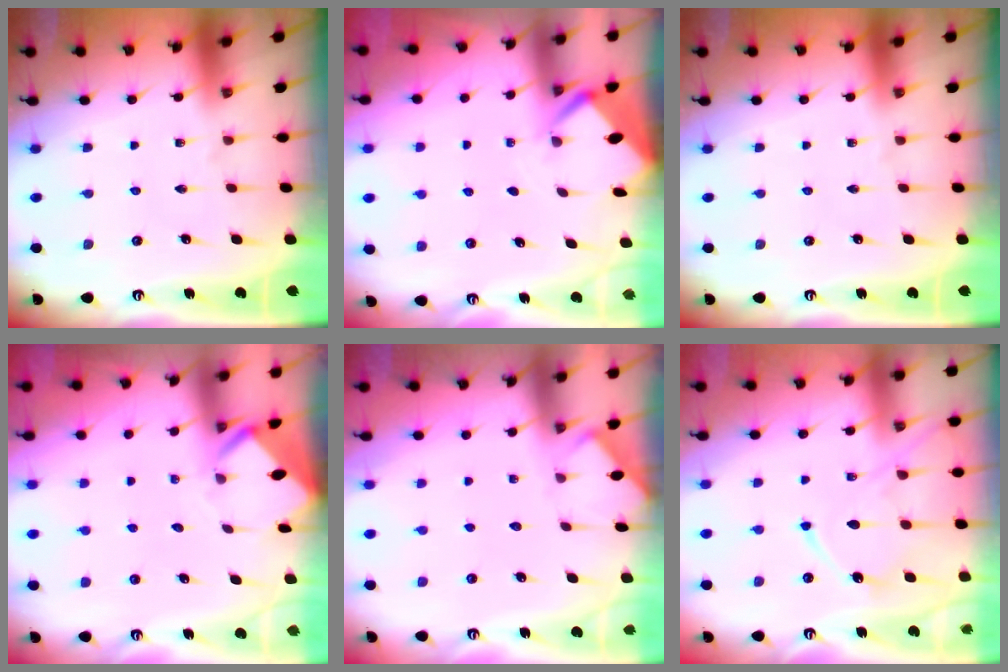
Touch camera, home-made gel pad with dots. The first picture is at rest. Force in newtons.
{"total": 2.8, "press": 2.8, "slide": 0.2}
{"total": 0.0}
{"total": 3.1, "press": 3.1, "slide": 0.1}
{"total": 1.9, "press": 1.9, "slide": 0.3}
{"total": 11.6, "press": 11.5, "slide": 1.1}